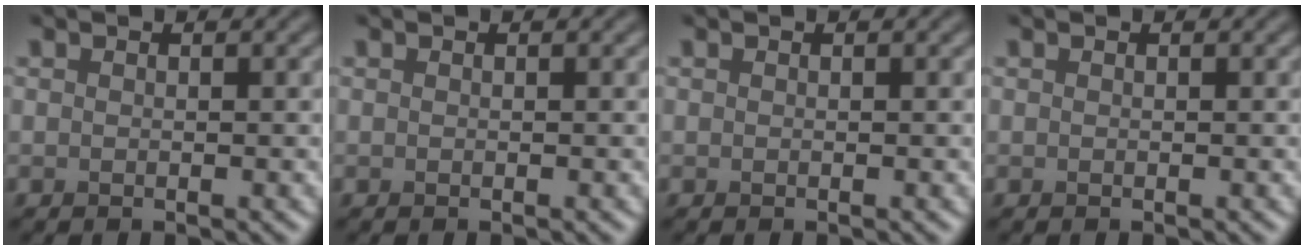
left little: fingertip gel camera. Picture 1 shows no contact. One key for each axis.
{"total": 0.0}
{"total": 0.0}
{"total": 0.0}